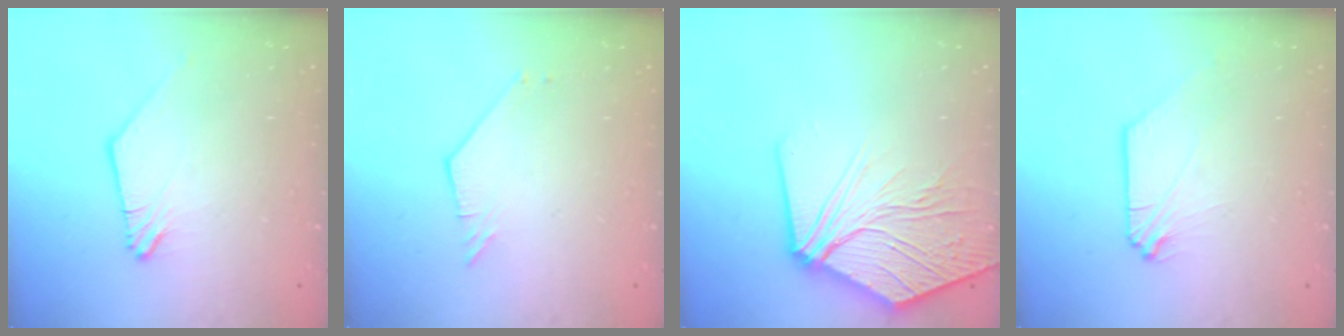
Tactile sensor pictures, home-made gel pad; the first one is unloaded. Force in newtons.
{"total": 1.8, "press": 1.8, "slide": 0.1}
{"total": 14.5, "press": 14.4, "slide": 2.0}
{"total": 0.0}